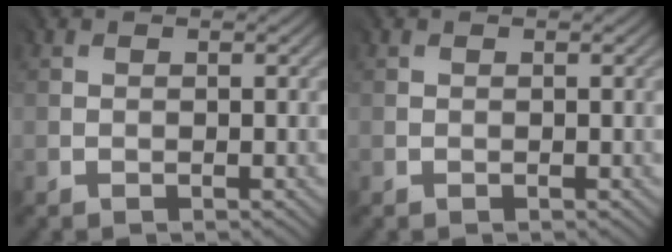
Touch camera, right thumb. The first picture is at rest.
{"total": 0.0}